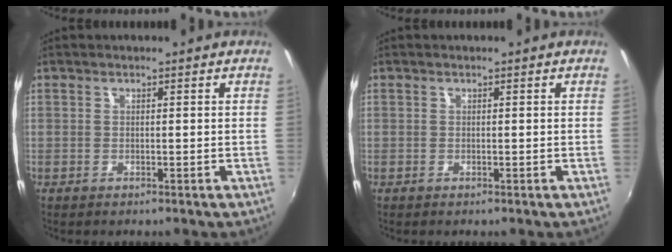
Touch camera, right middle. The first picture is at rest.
{"total": 0.0}